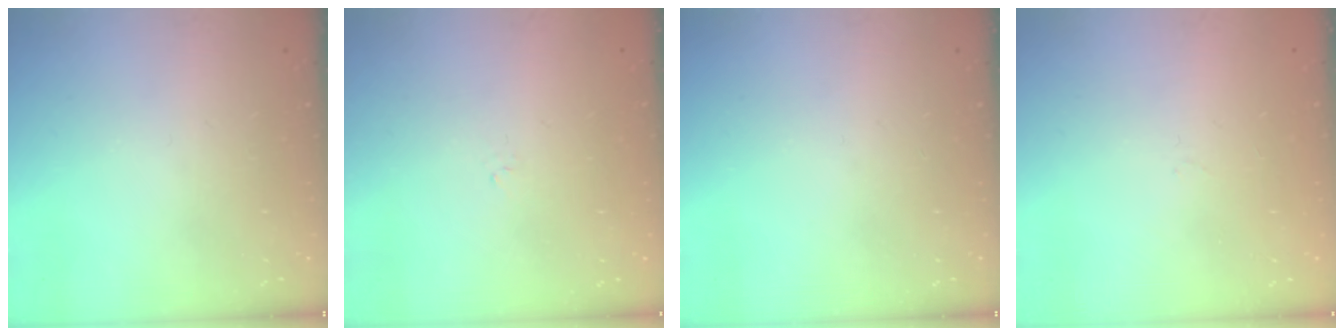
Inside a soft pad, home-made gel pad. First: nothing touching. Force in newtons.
{"total": 1.2, "press": 1.2, "slide": 0.4}
{"total": 0.0}
{"total": 0.9, "press": 0.9, "slide": 0.2}